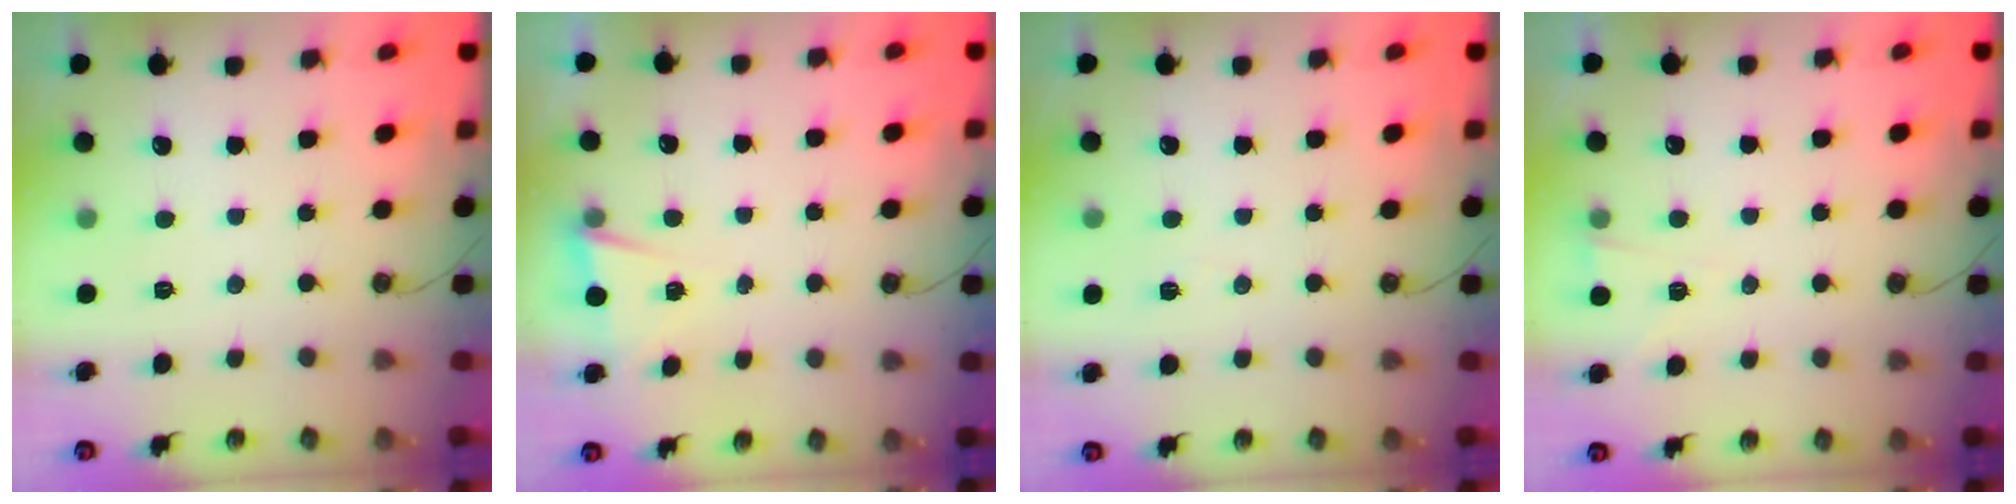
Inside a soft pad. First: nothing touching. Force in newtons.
{"total": 2.8, "press": 2.6, "slide": 1.0}
{"total": 3.0, "press": 2.2, "slide": 2.1}
{"total": 2.7, "press": 2.1, "slide": 1.6}